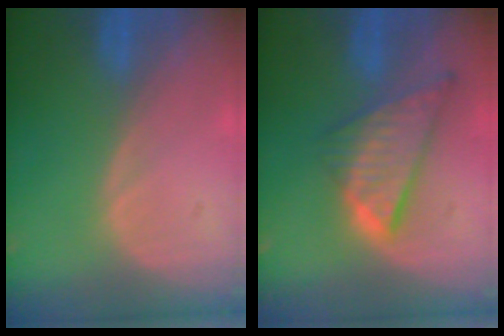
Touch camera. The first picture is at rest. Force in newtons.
{"total": 8.6, "press": 7.3, "slide": 4.5}